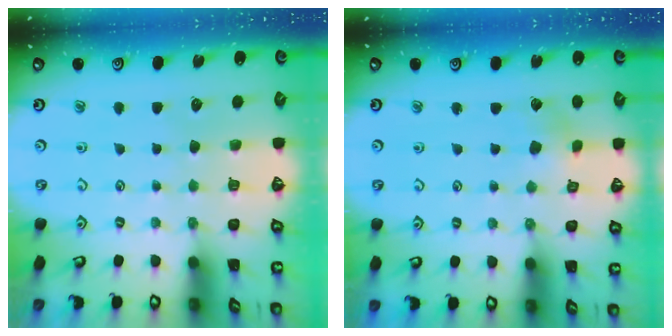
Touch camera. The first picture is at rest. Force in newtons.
{"total": 3.1, "press": 3.1, "slide": 0.4}